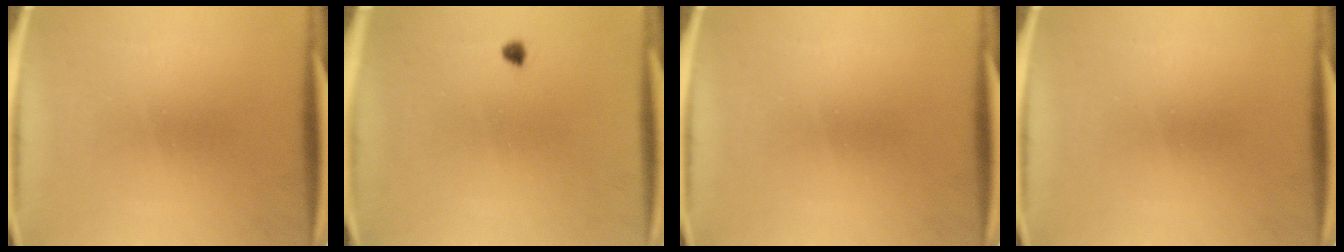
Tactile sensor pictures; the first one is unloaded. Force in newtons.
{"total": 1.0}
{"total": 0.0}
{"total": 0.0}